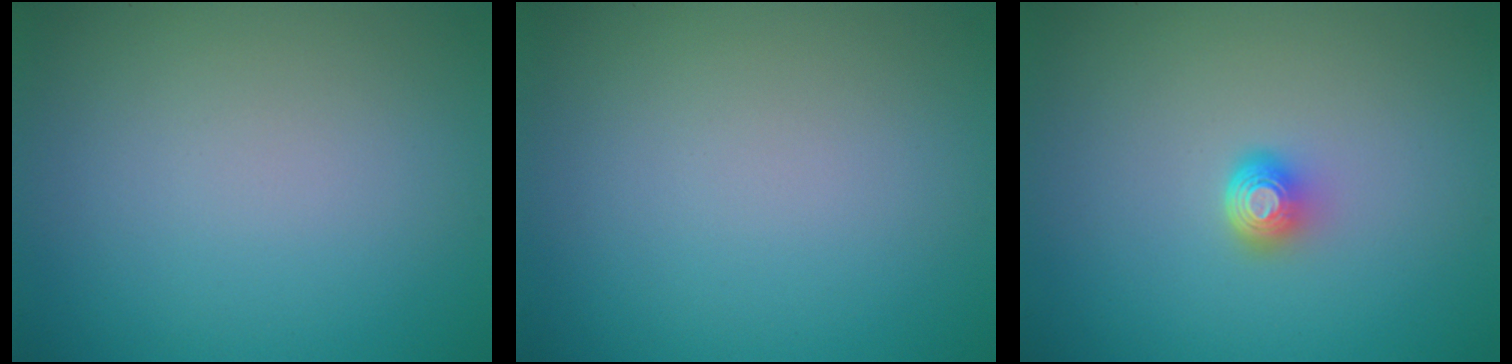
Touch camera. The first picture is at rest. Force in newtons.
{"total": 0.0}
{"total": 2.0, "press": 1.3, "slide": 1.5}